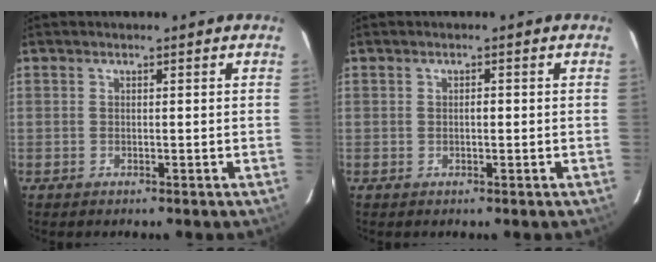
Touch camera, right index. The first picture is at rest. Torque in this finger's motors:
{"motor_torque": [0.16, 0.10, 0.00, 0.03]}